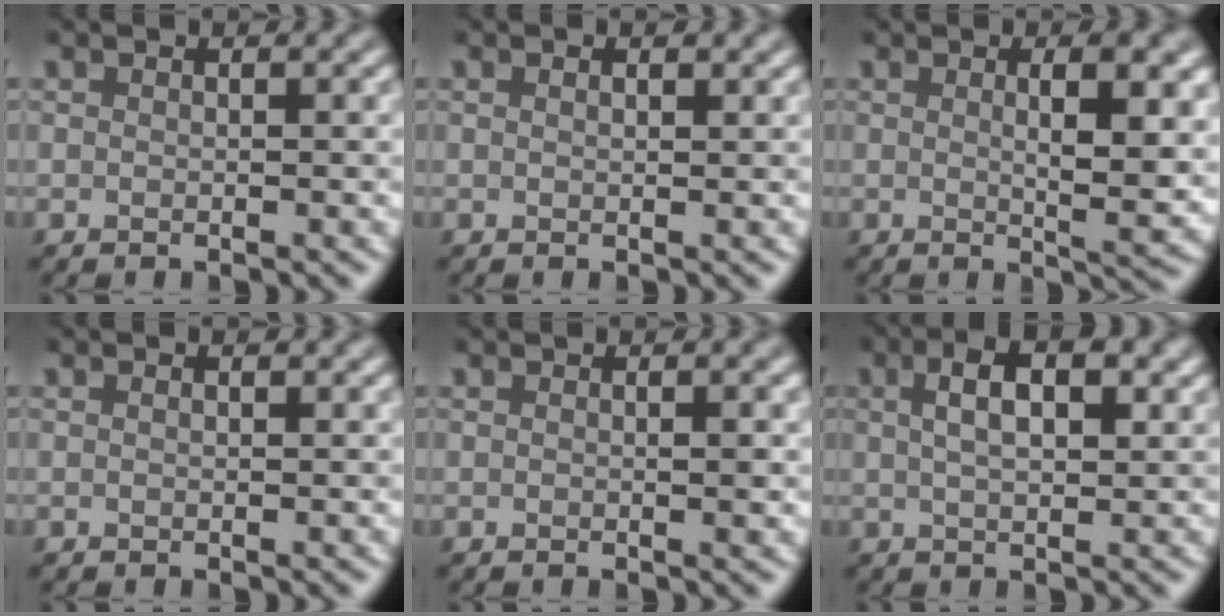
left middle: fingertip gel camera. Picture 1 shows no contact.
{"total": 0.9, "force": [0.6, 0.3, 0.6], "torque": [-0.012, 0.000, 0.009]}
{"total": 5.9, "force": [1.1, 1.5, 5.5], "torque": [-0.069, -0.001, 0.019]}
{"total": 0.5, "force": [0.3, 0.2, 0.3], "torque": [-0.007, 0.002, 0.005]}
{"total": 0.8, "force": [0.1, 0.1, 0.8], "torque": [-0.010, 0.000, 0.001]}
{"total": 4.6, "force": [1.6, 1.9, 3.8], "torque": [-0.067, 0.011, 0.025]}